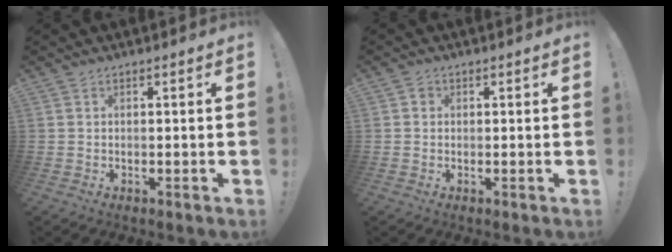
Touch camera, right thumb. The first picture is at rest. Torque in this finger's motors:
{"motor_torque": [0.04, -0.06, -0.03, 0.13, 0.00]}